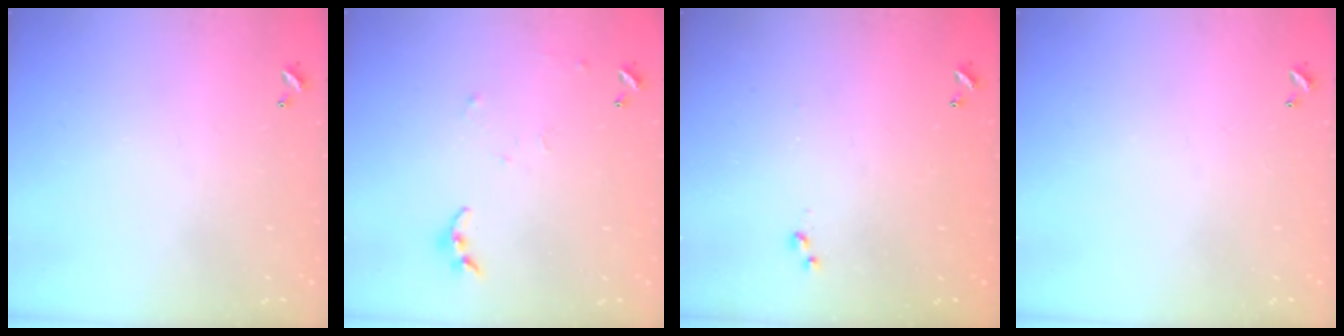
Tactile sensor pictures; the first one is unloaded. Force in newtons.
{"total": 7.5, "press": 7.5, "slide": 0.6}
{"total": 3.0, "press": 3.0, "slide": 0.4}
{"total": 0.0}